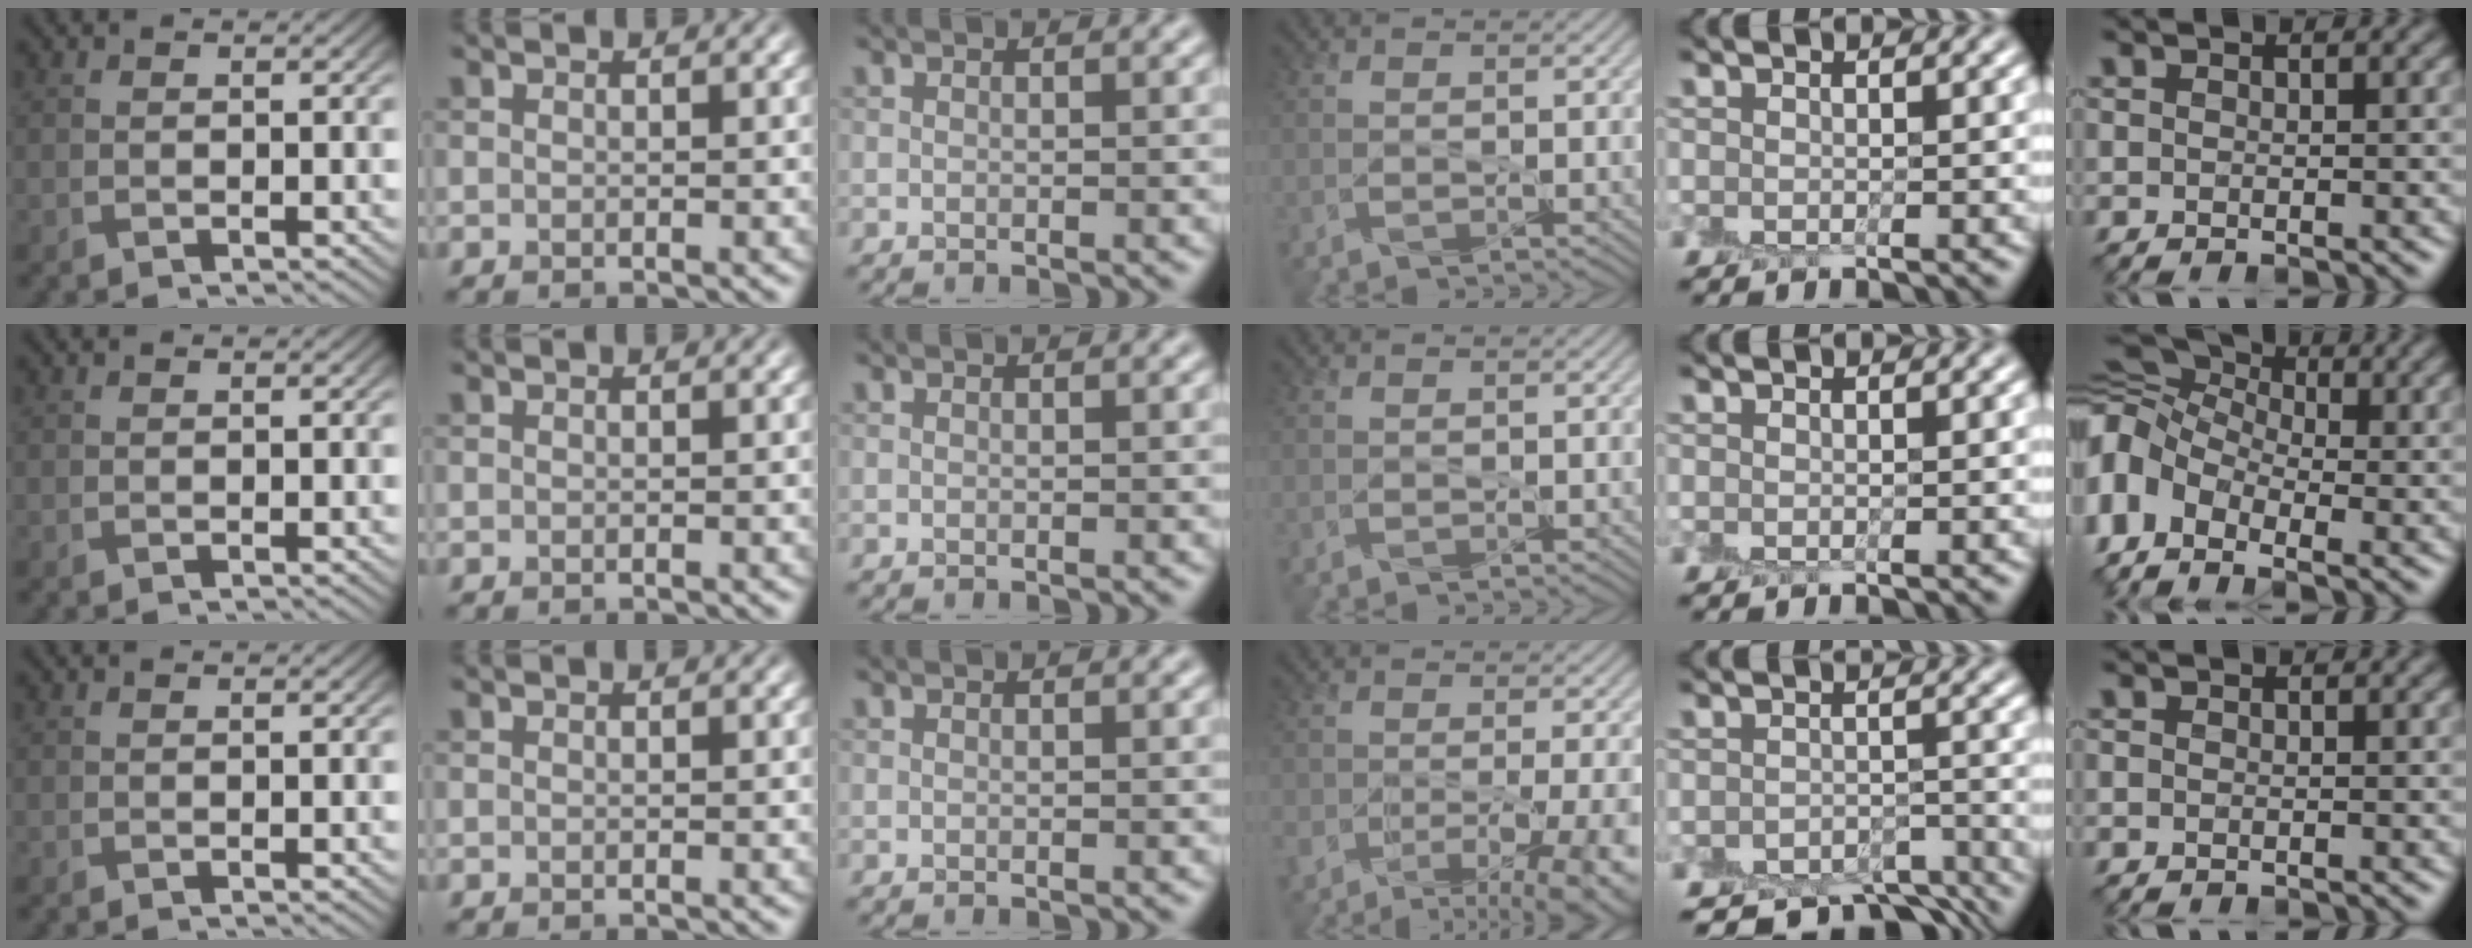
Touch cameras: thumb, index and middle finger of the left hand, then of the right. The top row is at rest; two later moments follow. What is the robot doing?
{"motion": "peel", "object": "envelope seal"}